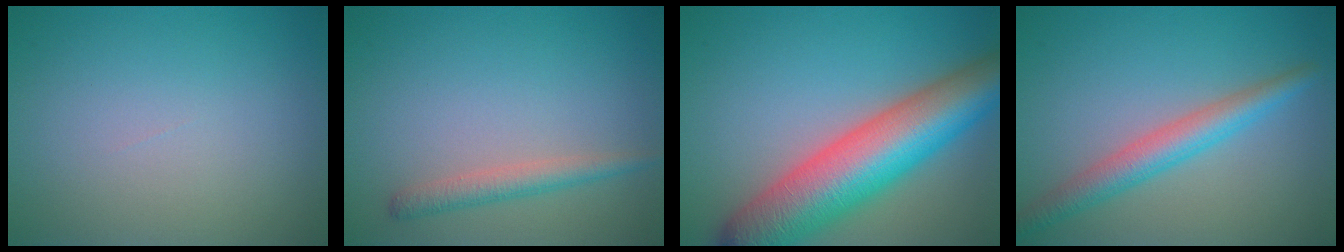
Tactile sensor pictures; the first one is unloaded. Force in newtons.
{"total": 2.1, "press": 2.1, "slide": 0.1}
{"total": 11.7, "press": 11.7, "slide": 0.5}
{"total": 3.8, "press": 3.8, "slide": 0.1}